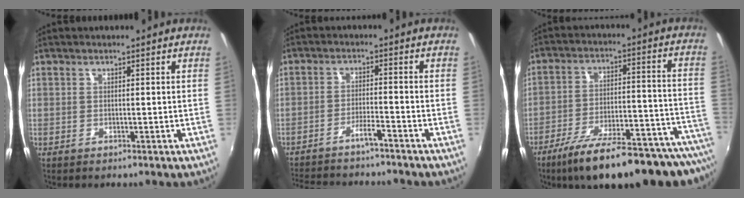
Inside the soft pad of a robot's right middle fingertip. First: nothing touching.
{"total": 9.4, "force": [-8.5, 0.6, 4.0], "torque": [-0.095, 0.005, -0.137]}
{"total": 27.2, "force": [-23.2, 4.1, 13.5], "torque": [-0.183, -0.043, -0.325]}